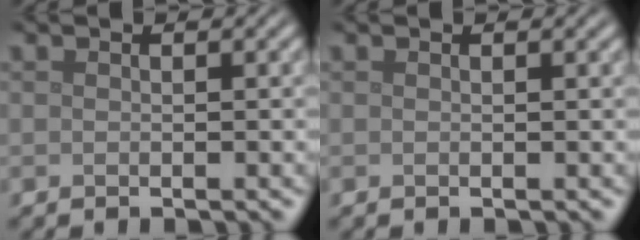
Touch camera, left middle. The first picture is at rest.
{"total": 0.6, "force": [0.4, 0.1, 0.4], "torque": [-0.002, 0.005, 0.006]}